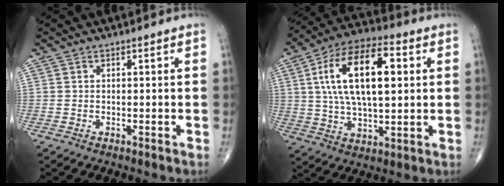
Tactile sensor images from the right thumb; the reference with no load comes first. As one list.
[{"total": 18.9, "force": [4.1, 8.8, 16.3], "torque": [-0.281, 0.013, 0.066]}]